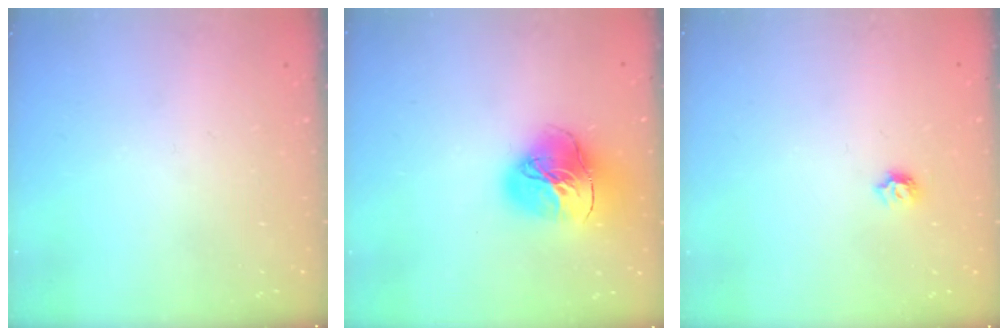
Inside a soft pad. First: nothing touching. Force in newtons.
{"total": 18.0, "press": 17.9, "slide": 1.8}
{"total": 4.7, "press": 4.7, "slide": 0.8}